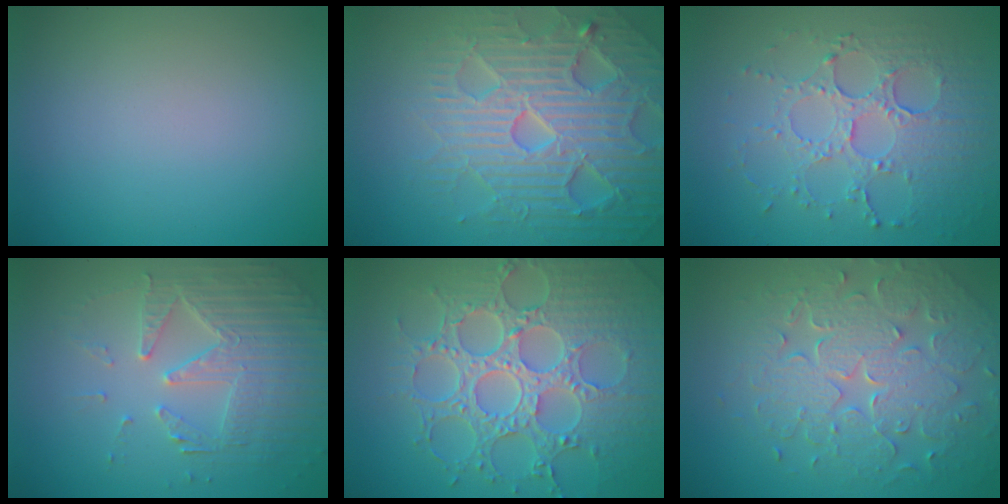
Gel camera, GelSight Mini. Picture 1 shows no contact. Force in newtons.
{"total": 7.4, "press": 7.3, "slide": 1.5}
{"total": 5.0, "press": 3.7, "slide": 3.4}
{"total": 4.6, "press": 4.2, "slide": 1.9}
{"total": 8.7, "press": 6.5, "slide": 5.8}
{"total": 8.0, "press": 5.8, "slide": 5.5}